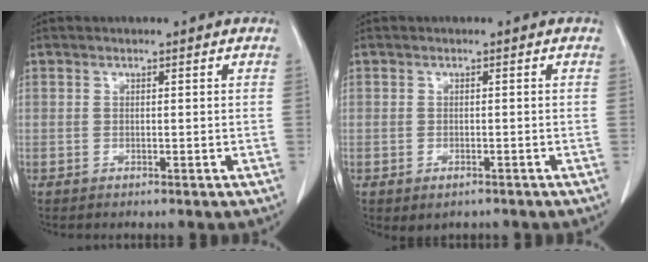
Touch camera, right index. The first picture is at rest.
{"total": 1.7, "force": [-1.1, 0.9, 1.0], "torque": [-0.016, -0.001, -0.005]}